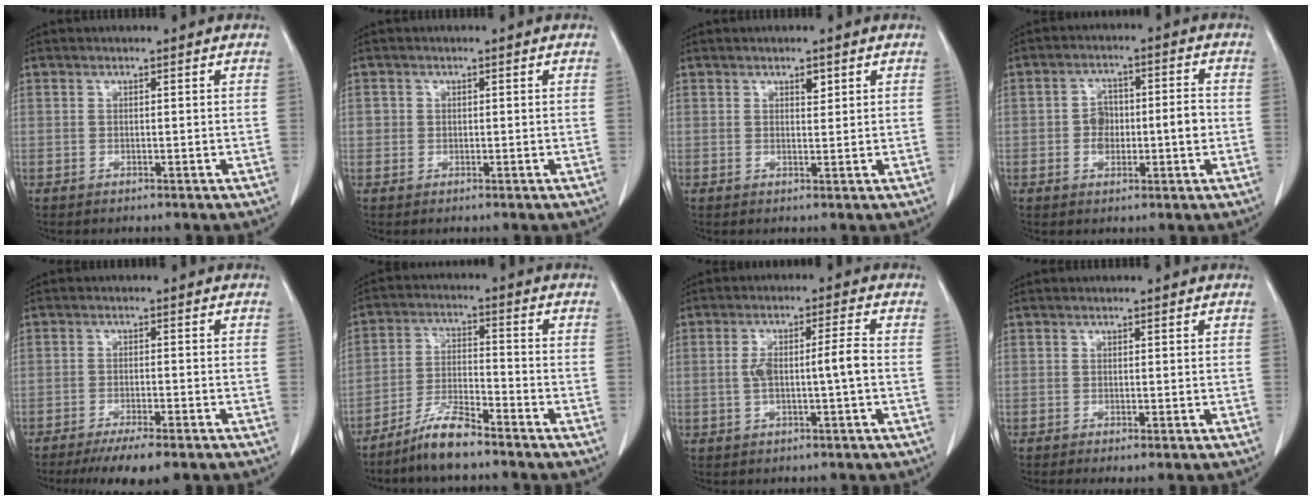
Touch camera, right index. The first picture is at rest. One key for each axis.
{"total": 1.4, "fx": 0.1, "fy": 1.4, "fz": 0.2, "tx": 0.007, "ty": 0.004, "tz": 0.000}
{"total": 1.4, "fx": 0.9, "fy": 0.6, "fz": 0.9, "tx": -0.013, "ty": -0.004, "tz": 0.013}
{"total": 5.2, "fx": -0.4, "fy": 4.4, "fz": 2.8, "tx": -0.030, "ty": 0.021, "tz": -0.002}
{"total": 8.2, "fx": -6.4, "fy": 1.1, "fz": 5.1, "tx": -0.067, "ty": -0.014, "tz": -0.094}
{"total": 6.9, "fx": -5.7, "fy": 0.9, "fz": 3.8, "tx": -0.081, "ty": -0.013, "tz": -0.111}
{"total": 5.7, "fx": -0.5, "fy": 0.5, "fz": 5.7, "tx": -0.112, "ty": 0.017, "tz": -0.005}
{"total": 1.2, "fx": -0.6, "fy": 0.1, "fz": 1.0, "tx": -0.017, "ty": -0.004, "tz": -0.008}